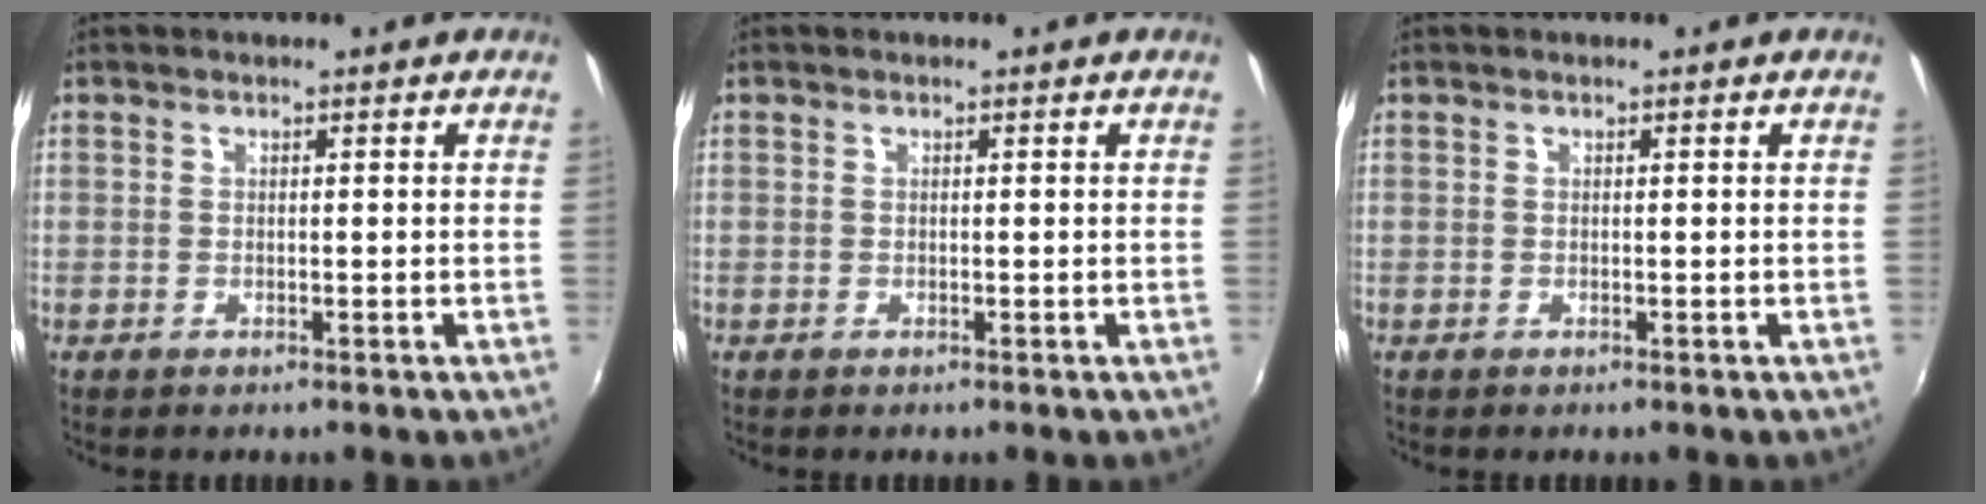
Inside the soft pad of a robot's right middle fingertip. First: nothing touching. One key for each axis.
{"total": 0.0}
{"total": 0.0}